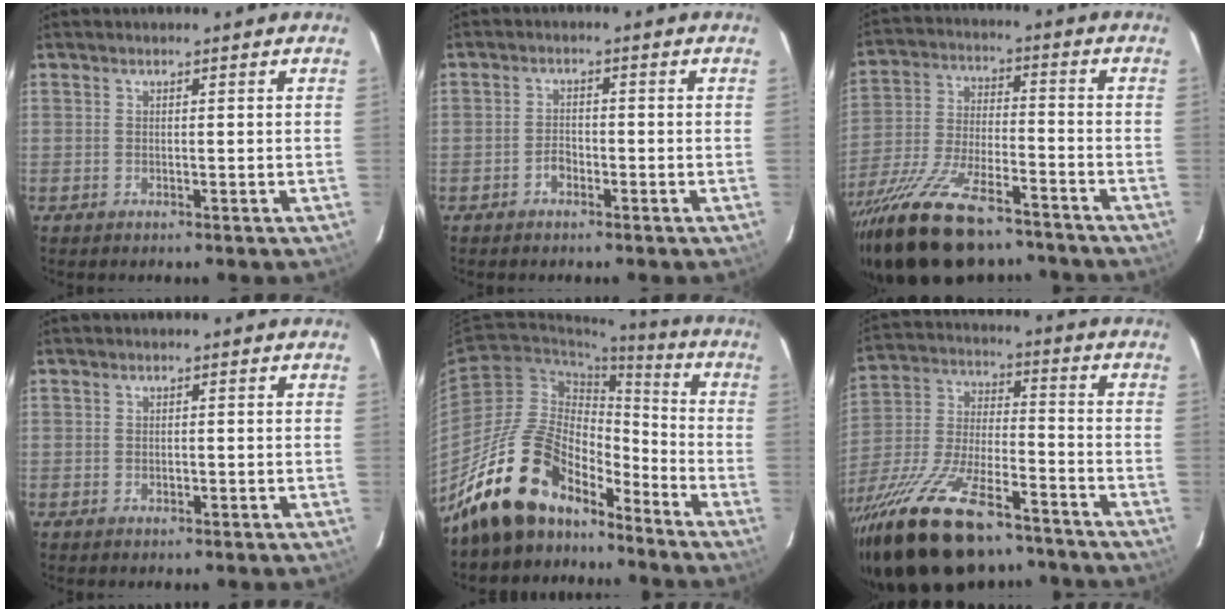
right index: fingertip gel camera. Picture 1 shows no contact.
{"total": 2.0, "force": [-1.3, 1.3, 0.9], "torque": [-0.017, 0.006, -0.022]}
{"total": 22.3, "force": [-16.8, 7.8, 12.4], "torque": [-0.258, -0.042, -0.282]}
{"total": 0.7, "force": [-0.1, 0.6, 0.3], "torque": [-0.003, 0.001, 0.000]}
{"total": 18.5, "force": [-14.4, 8.6, 7.9], "torque": [-0.153, 0.019, -0.244]}
{"total": 27.1, "force": [-19.5, 9.8, 16.0], "torque": [-0.324, -0.036, -0.318]}